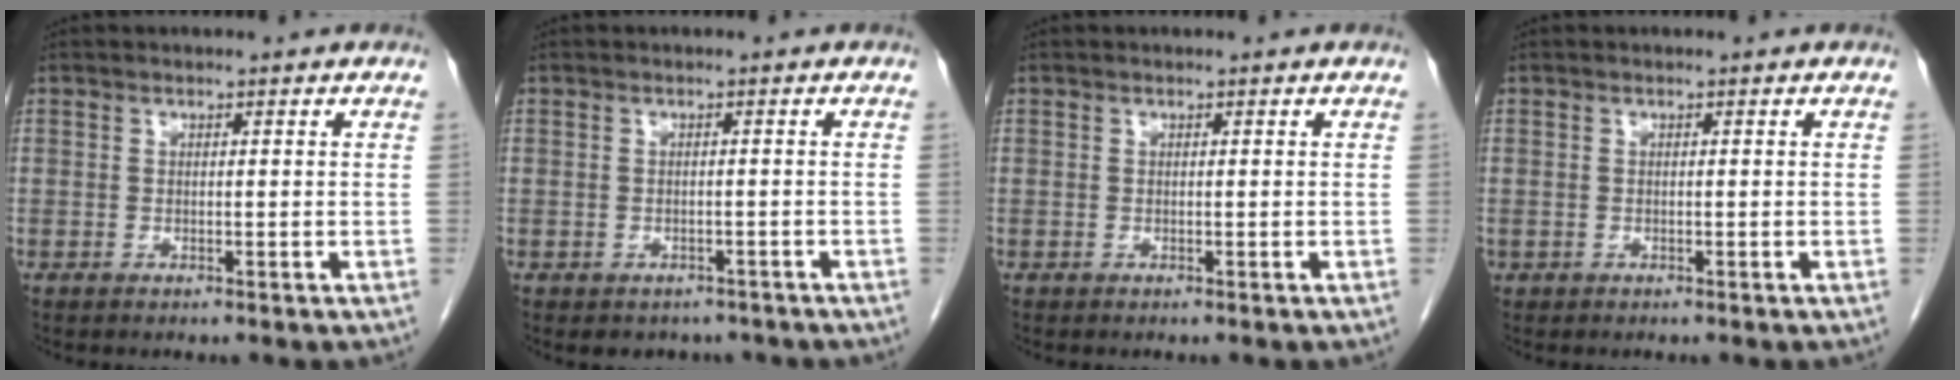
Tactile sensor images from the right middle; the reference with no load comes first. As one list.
[{"total": 3.6, "force": [-2.9, 2.1, 0.4], "torque": [0.002, 0.009, -0.034]}, {"total": 0.0}, {"total": 0.0}]